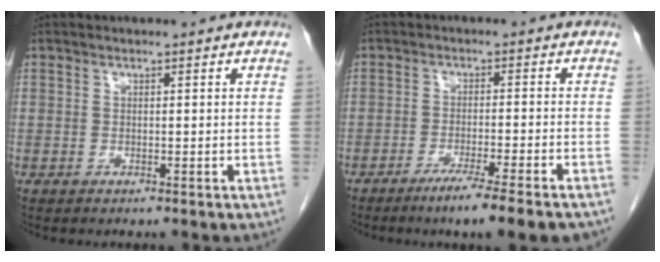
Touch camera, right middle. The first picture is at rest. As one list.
[{"total": 8.8, "force": [-6.5, -0.6, 6.0], "torque": [-0.076, -0.018, -0.095]}]